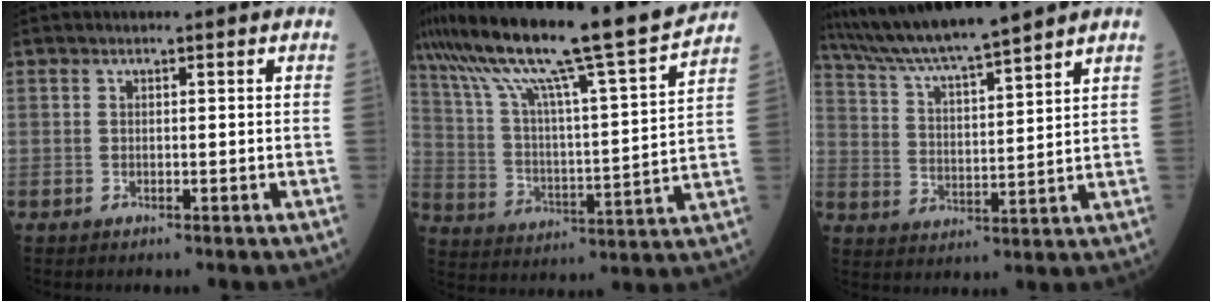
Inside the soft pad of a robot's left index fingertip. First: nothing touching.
{"total": 23.4, "force": [19.4, -0.5, 13.0], "torque": [-0.237, -0.011, 0.307]}
{"total": 12.7, "force": [11.2, -0.9, 5.9], "torque": [-0.111, 0.012, 0.196]}